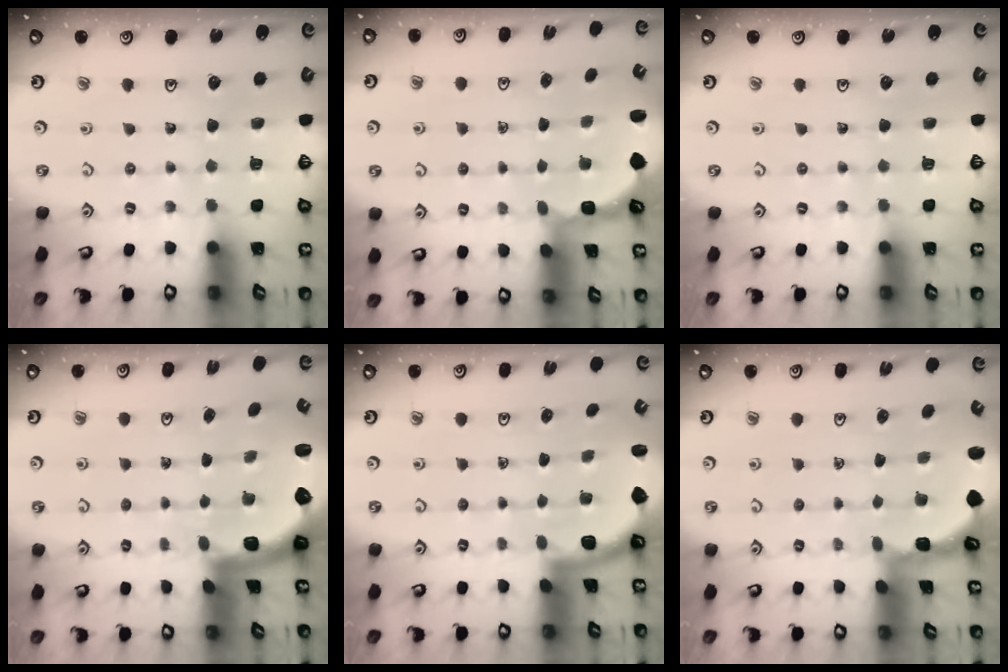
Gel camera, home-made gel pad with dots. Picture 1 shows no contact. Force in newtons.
{"total": 2.6, "press": 1.9, "slide": 1.8}
{"total": 0.0}
{"total": 2.9, "press": 2.6, "slide": 1.4}
{"total": 1.6, "press": 1.6, "slide": 0.1}
{"total": 1.8, "press": 1.8, "slide": 0.2}